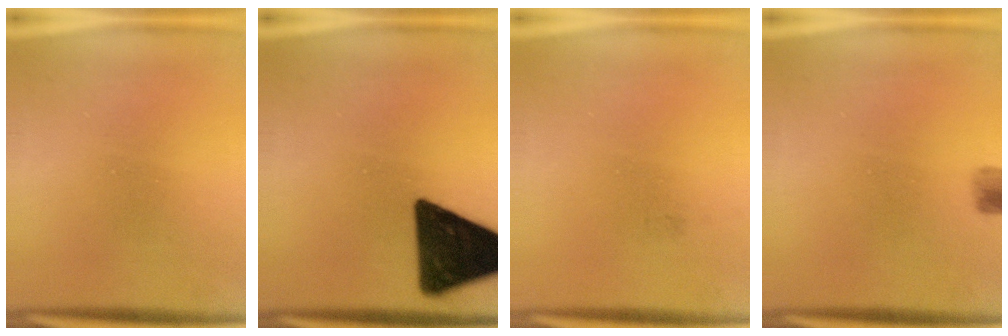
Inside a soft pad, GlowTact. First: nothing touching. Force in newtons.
{"total": 15.5}
{"total": 0.7}
{"total": 2.4}